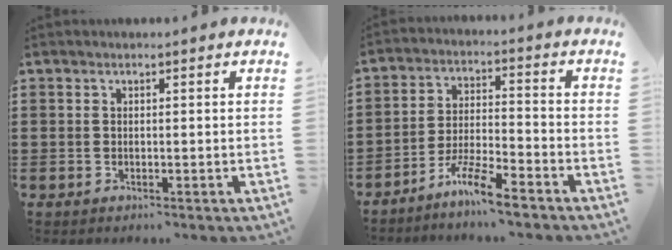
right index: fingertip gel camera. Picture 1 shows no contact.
{"total": 6.7, "force": [-5.5, 0.3, 3.7], "torque": [-0.080, -0.002, -0.107]}